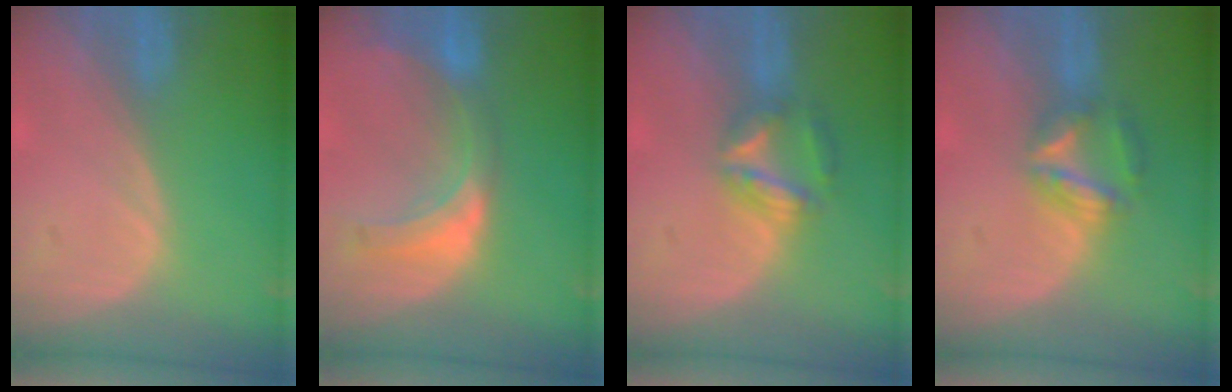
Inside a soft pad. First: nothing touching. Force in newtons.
{"total": 7.8, "press": 6.9, "slide": 3.7}
{"total": 5.7, "press": 5.4, "slide": 1.9}
{"total": 5.7, "press": 5.4, "slide": 1.9}